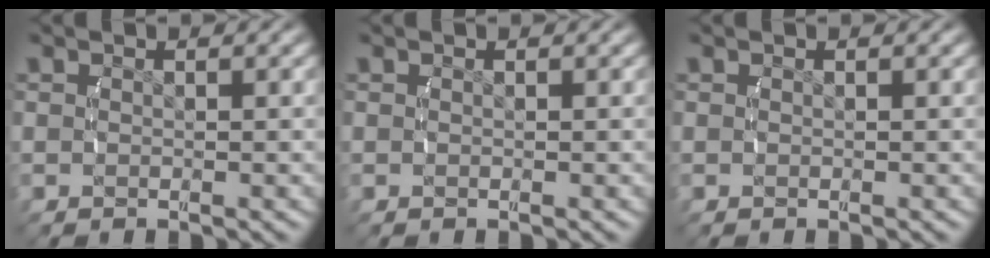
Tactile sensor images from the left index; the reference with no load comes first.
{"total": 0.0}
{"total": 0.0}